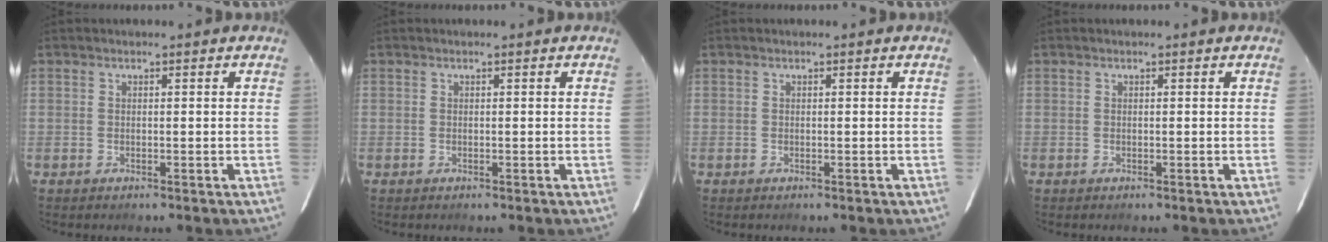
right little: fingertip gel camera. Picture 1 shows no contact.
{"total": 0.0}
{"total": 0.0}
{"total": 0.0}